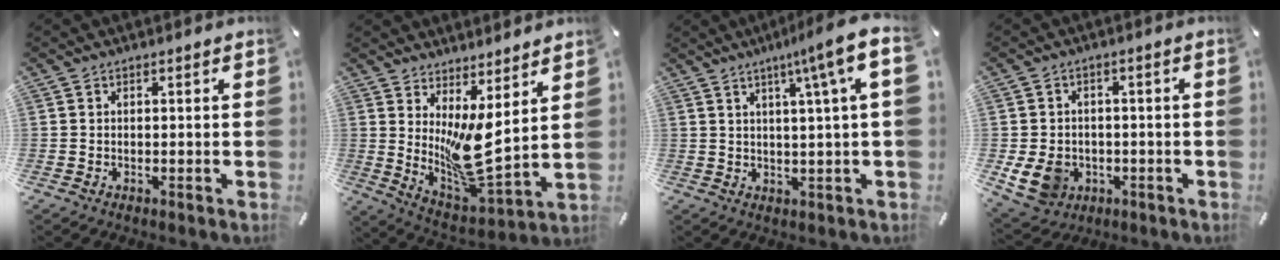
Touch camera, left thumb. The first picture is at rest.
{"total": 11.1, "force": [3.4, 3.4, 10.0], "torque": [-0.186, -0.071, 0.062]}
{"total": 9.7, "force": [4.2, -0.2, 8.7], "torque": [-0.137, -0.028, 0.062]}
{"total": 8.5, "force": [-2.4, 7.2, 3.8], "torque": [-0.098, 0.013, -0.044]}